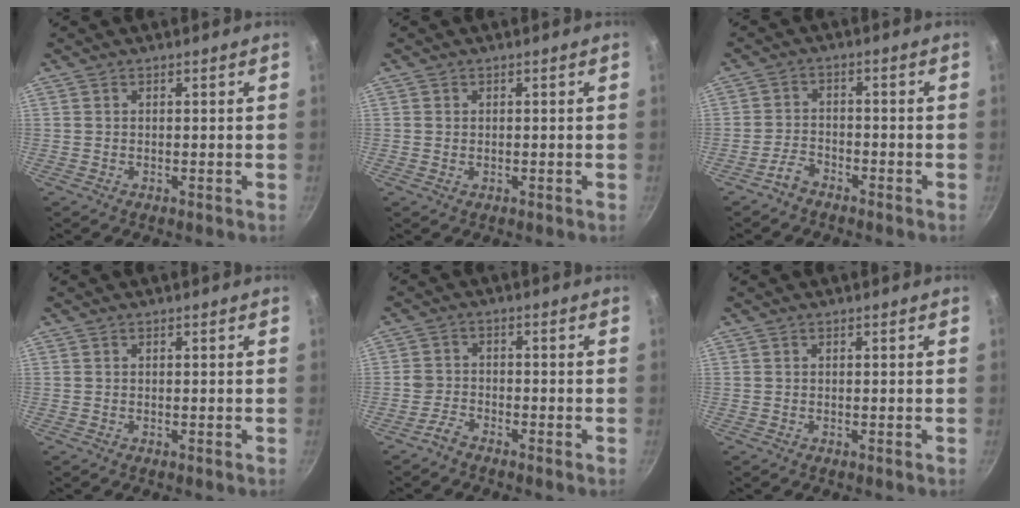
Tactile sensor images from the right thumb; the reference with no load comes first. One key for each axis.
{"total": 0.6, "fx": 0.1, "fy": 0.6, "fz": 0.2, "tx": 0.001, "ty": -0.003, "tz": 0.000}
{"total": 3.4, "fx": -2.8, "fy": 1.6, "fz": 1.1, "tx": -0.016, "ty": 0.032, "tz": -0.053}
{"total": 0.0}
{"total": 2.8, "fx": -2.5, "fy": 1.0, "fz": 0.9, "tx": -0.022, "ty": 0.024, "tz": -0.054}
{"total": 0.0}